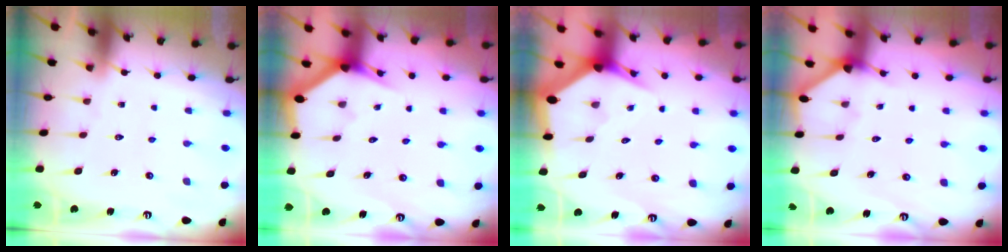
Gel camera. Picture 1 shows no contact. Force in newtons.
{"total": 2.8, "press": 2.8, "slide": 0.1}
{"total": 3.7, "press": 3.7, "slide": 0.4}
{"total": 2.6, "press": 2.6, "slide": 0.4}